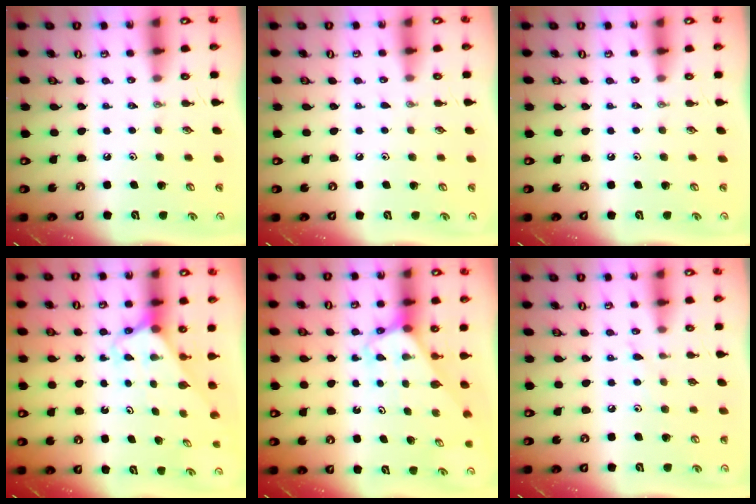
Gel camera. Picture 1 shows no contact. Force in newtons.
{"total": 2.8, "press": 2.8, "slide": 0.3}
{"total": 0.0}
{"total": 2.7, "press": 2.7, "slide": 0.1}
{"total": 3.1, "press": 3.1, "slide": 0.2}
{"total": 5.0, "press": 5.0, "slide": 0.5}